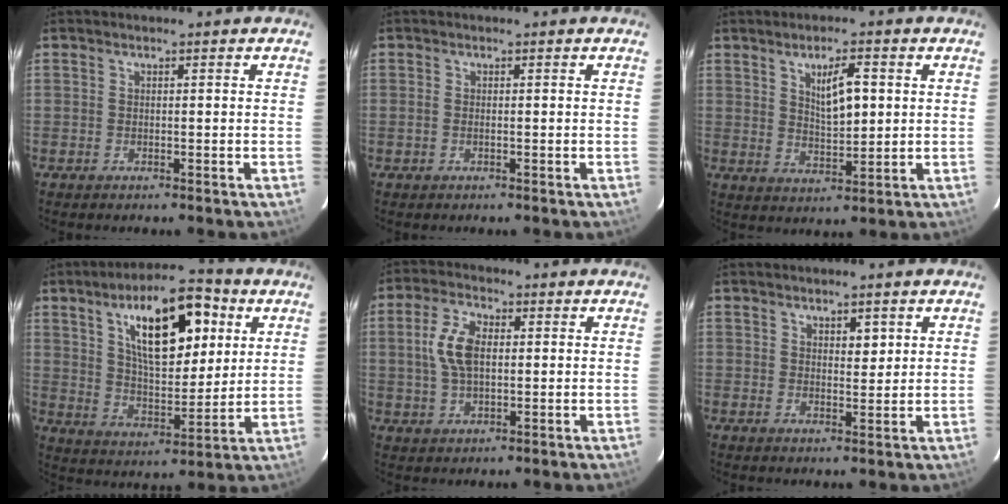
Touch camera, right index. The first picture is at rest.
{"total": 0.8, "force": [-0.1, 0.4, 0.7], "torque": [-0.016, -0.001, -0.004]}
{"total": 6.9, "force": [2.2, 2.3, 6.1], "torque": [-0.105, 0.000, 0.044]}
{"total": 18.1, "force": [7.5, 7.7, 14.6], "torque": [-0.235, 0.026, 0.130]}
{"total": 7.9, "force": [0.9, 4.4, 6.5], "torque": [-0.130, 0.012, 0.021]}
{"total": 2.9, "force": [1.5, 1.5, 2.0], "torque": [-0.027, 0.003, 0.025]}